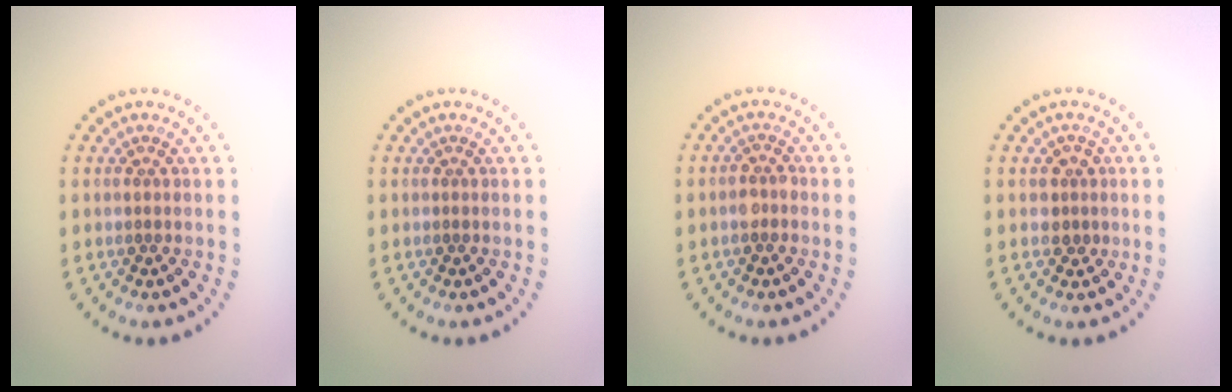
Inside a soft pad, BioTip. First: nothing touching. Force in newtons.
{"total": 0.0}
{"total": 1.5, "press": 1.4, "slide": 0.5}
{"total": 1.6, "press": 1.4, "slide": 0.8}